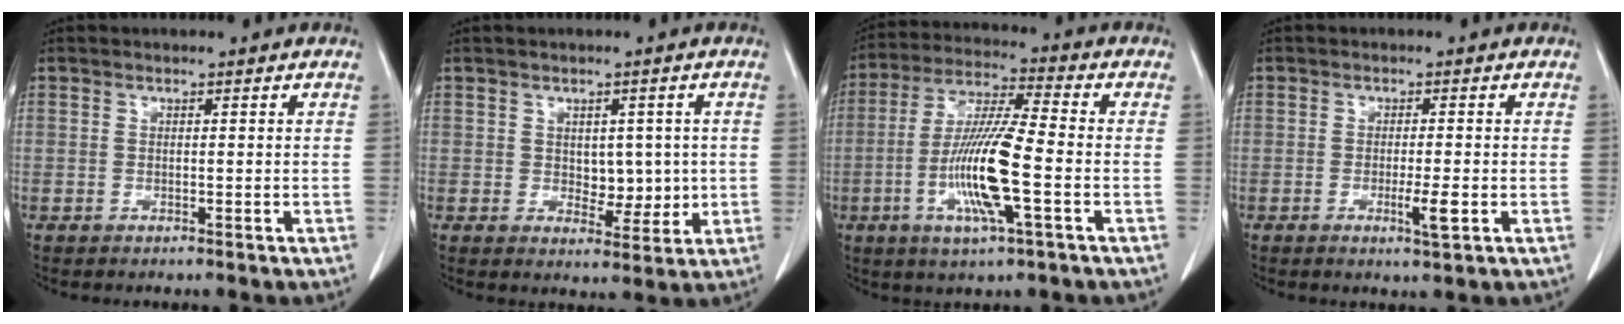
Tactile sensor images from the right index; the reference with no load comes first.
{"total": 4.9, "force": [0.3, 3.0, 3.8], "torque": [-0.044, -0.001, 0.015]}
{"total": 13.4, "force": [-3.4, 0.8, 12.9], "torque": [-0.258, -0.010, -0.069]}
{"total": 3.2, "force": [-1.0, 0.1, 3.1], "torque": [-0.053, -0.007, -0.014]}